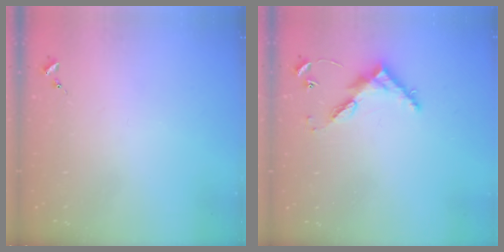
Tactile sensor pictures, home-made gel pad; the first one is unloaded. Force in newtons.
{"total": 6.8, "press": 6.8, "slide": 0.5}